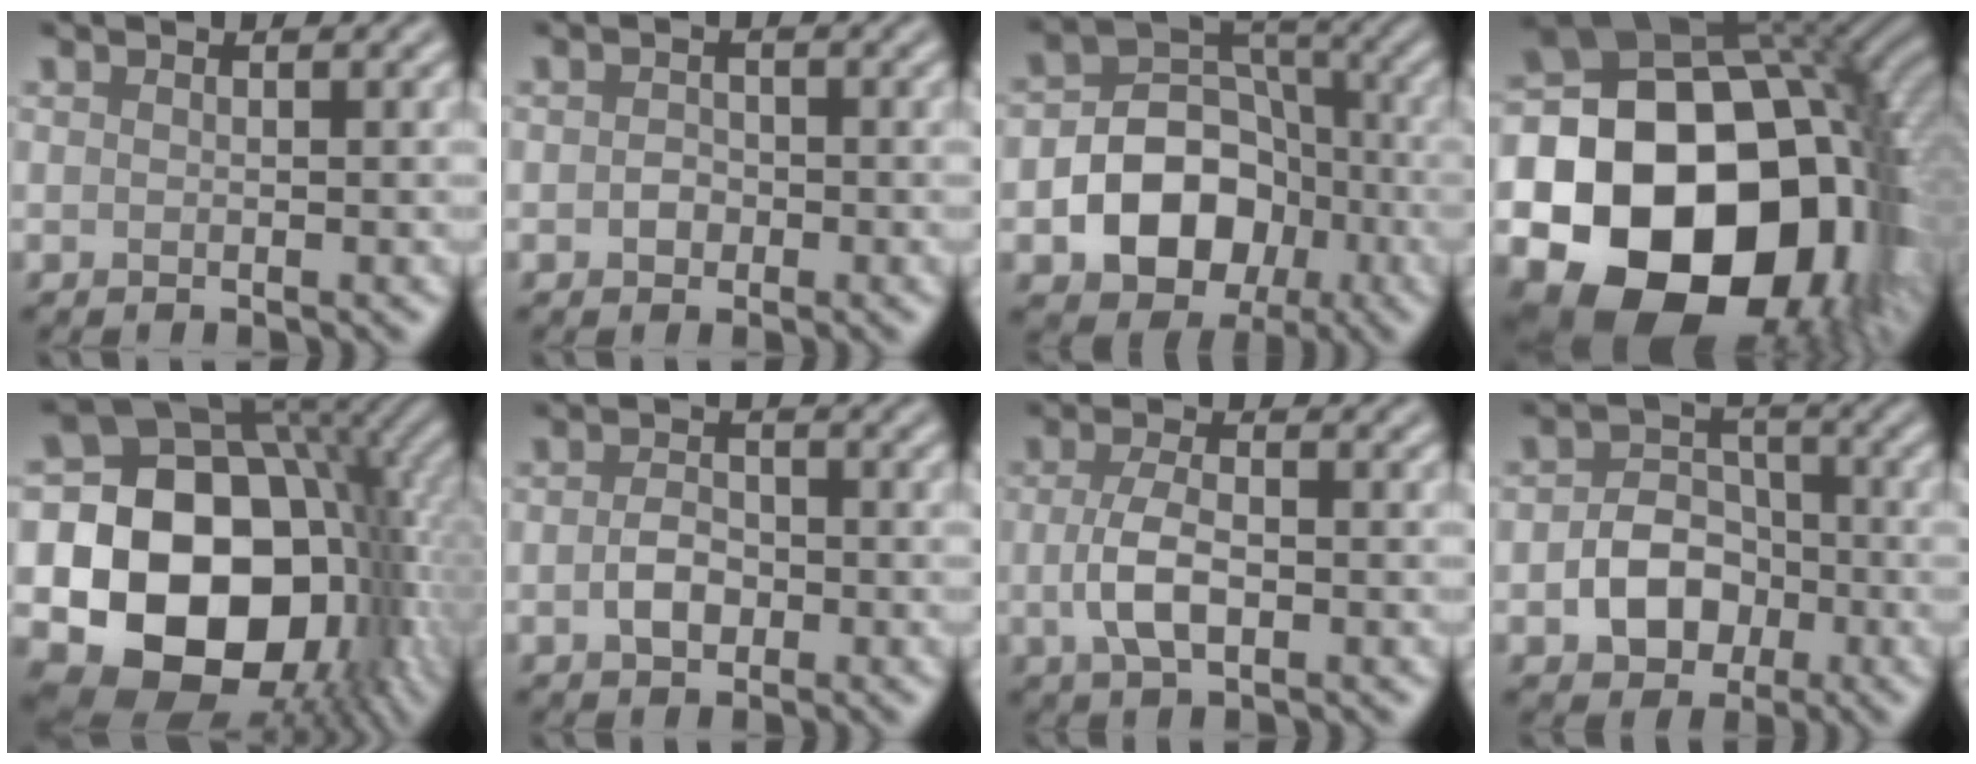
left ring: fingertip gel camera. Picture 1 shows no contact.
{"total": 1.3, "force": [-0.4, 1.1, 0.6], "torque": [-0.009, -0.003, -0.010]}
{"total": 8.6, "force": [-2.6, 6.6, 4.8], "torque": [-0.059, 0.002, -0.057]}
{"total": 23.1, "force": [-5.3, 17.7, 13.8], "torque": [-0.223, -0.025, -0.093]}
{"total": 18.7, "force": [-2.9, 14.5, 11.5], "torque": [-0.180, -0.025, -0.045]}
{"total": 2.5, "force": [-0.7, 1.7, 1.7], "torque": [-0.035, 0.000, -0.016]}
{"total": 3.6, "force": [-0.6, 1.7, 3.2], "torque": [-0.068, -0.003, -0.014]}
{"total": 4.9, "force": [-1.6, 3.8, 2.7], "torque": [-0.037, -0.002, -0.025]}